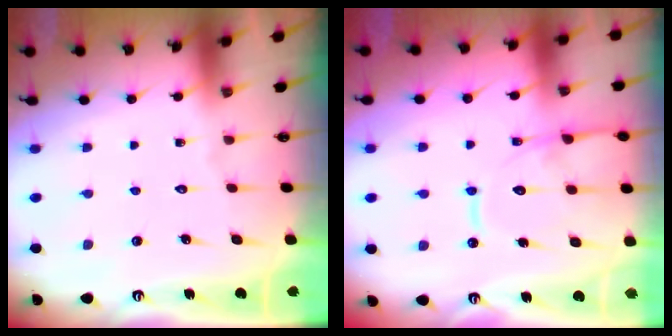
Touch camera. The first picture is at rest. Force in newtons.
{"total": 13.7, "press": 13.6, "slide": 1.4}